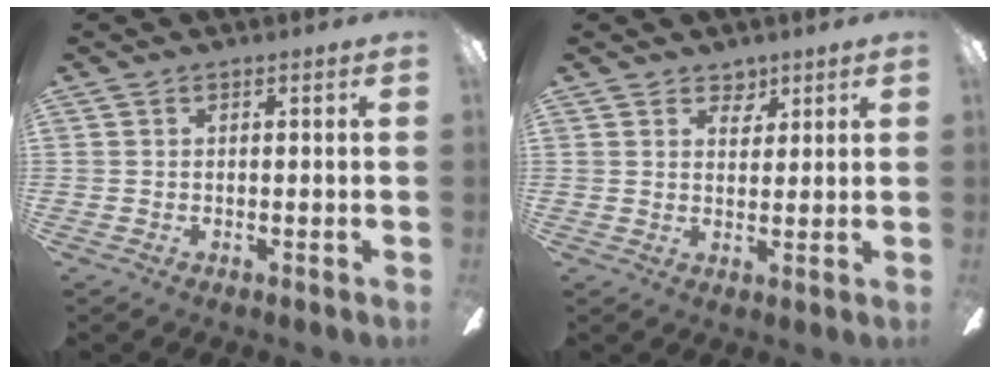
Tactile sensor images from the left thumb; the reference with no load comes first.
{"total": 3.9, "force": [2.9, 2.5, 0.6], "torque": [0.001, -0.013, 0.050]}